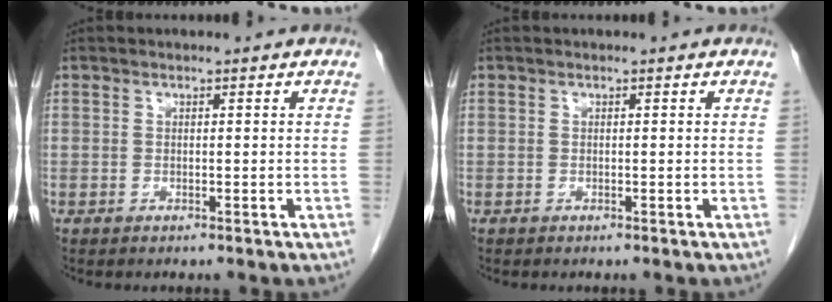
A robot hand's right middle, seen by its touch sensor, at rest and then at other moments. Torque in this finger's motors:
{"motor_torque": [-0.15, 0.11, 0.00, -0.01]}